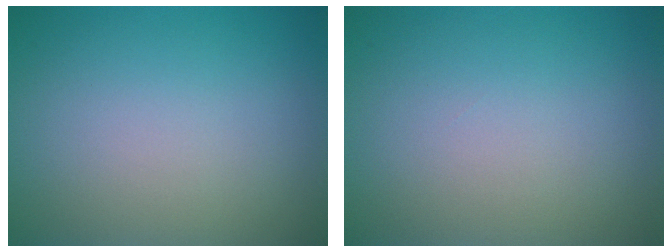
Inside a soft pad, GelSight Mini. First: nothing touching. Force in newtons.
{"total": 0.0}